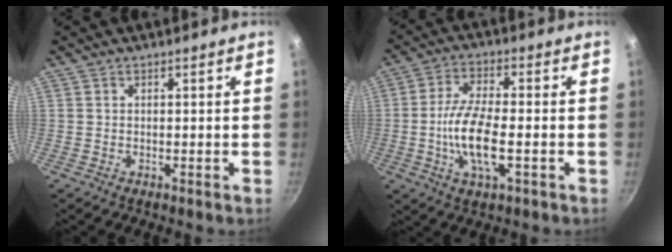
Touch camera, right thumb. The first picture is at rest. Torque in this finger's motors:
{"motor_torque": [0.55, 2.33, 0.57, 0.56, 0.43]}